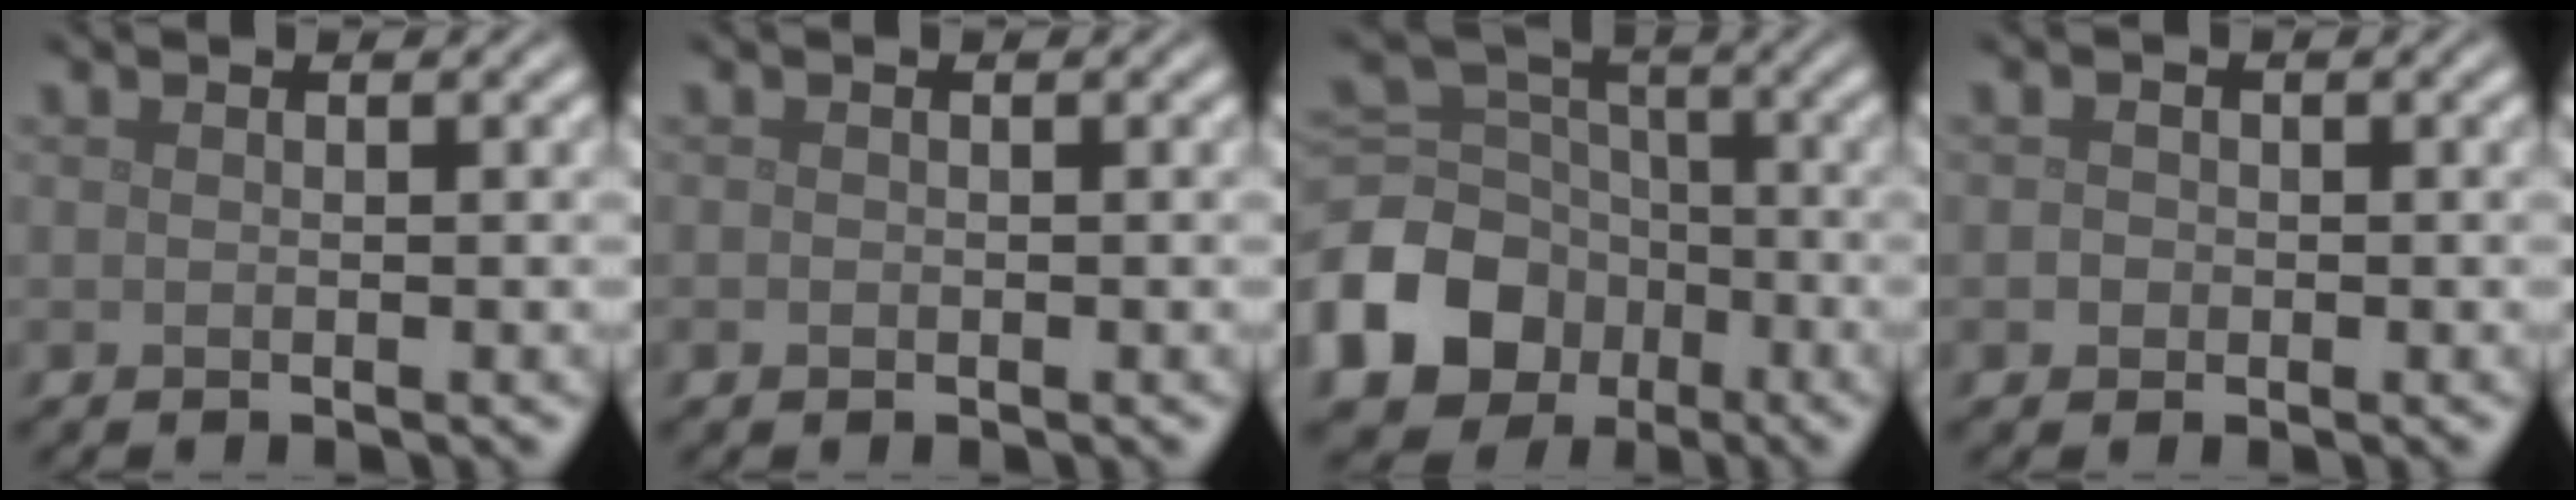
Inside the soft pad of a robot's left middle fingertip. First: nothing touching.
{"total": 0.0}
{"total": 13.2, "force": [-6.1, 10.6, 4.9], "torque": [-0.140, -0.030, -0.127]}
{"total": 1.1, "force": [0.0, 1.0, 0.3], "torque": [0.001, 0.000, -0.005]}